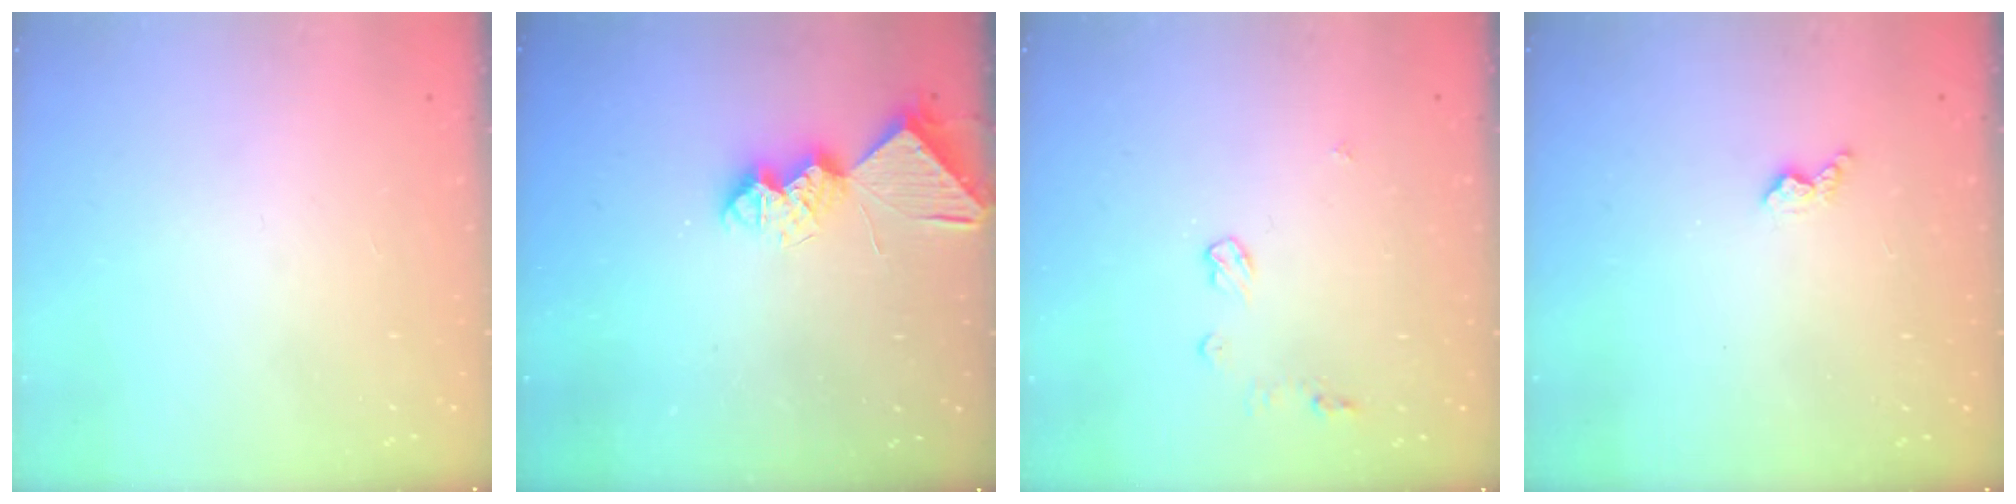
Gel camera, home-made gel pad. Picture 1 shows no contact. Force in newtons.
{"total": 9.7, "press": 9.7, "slide": 0.4}
{"total": 5.6, "press": 5.5, "slide": 0.4}
{"total": 3.0, "press": 3.0, "slide": 0.5}